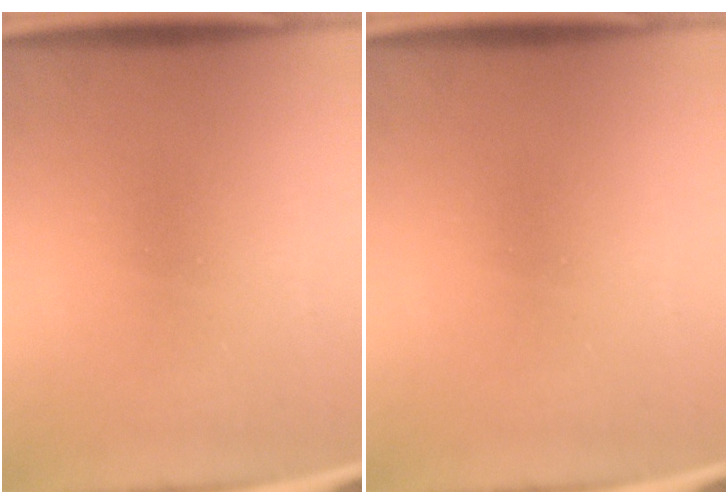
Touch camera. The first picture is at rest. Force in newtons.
{"total": 0.0}